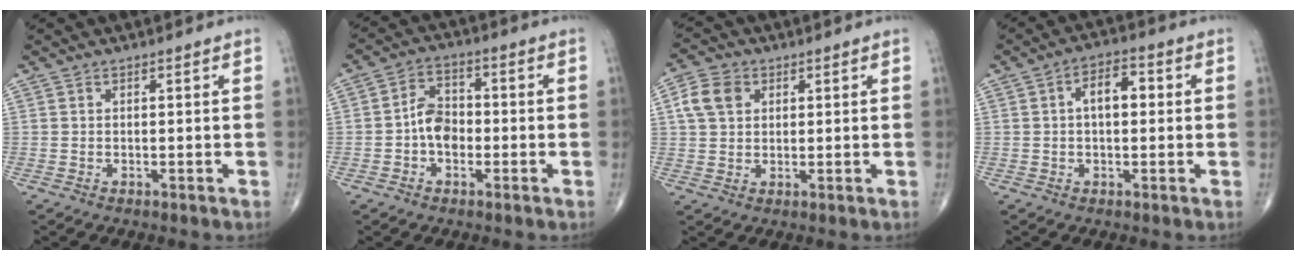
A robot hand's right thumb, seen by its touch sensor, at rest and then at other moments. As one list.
[{"total": 6.2, "force": [-1.4, 4.4, 4.1], "torque": [-0.054, 0.024, -0.036]}, {"total": 6.3, "force": [1.9, 4.7, 3.6], "torque": [-0.060, 0.006, 0.034]}, {"total": 5.9, "force": [0.6, 3.3, 4.9], "torque": [-0.068, 0.019, 0.002]}]